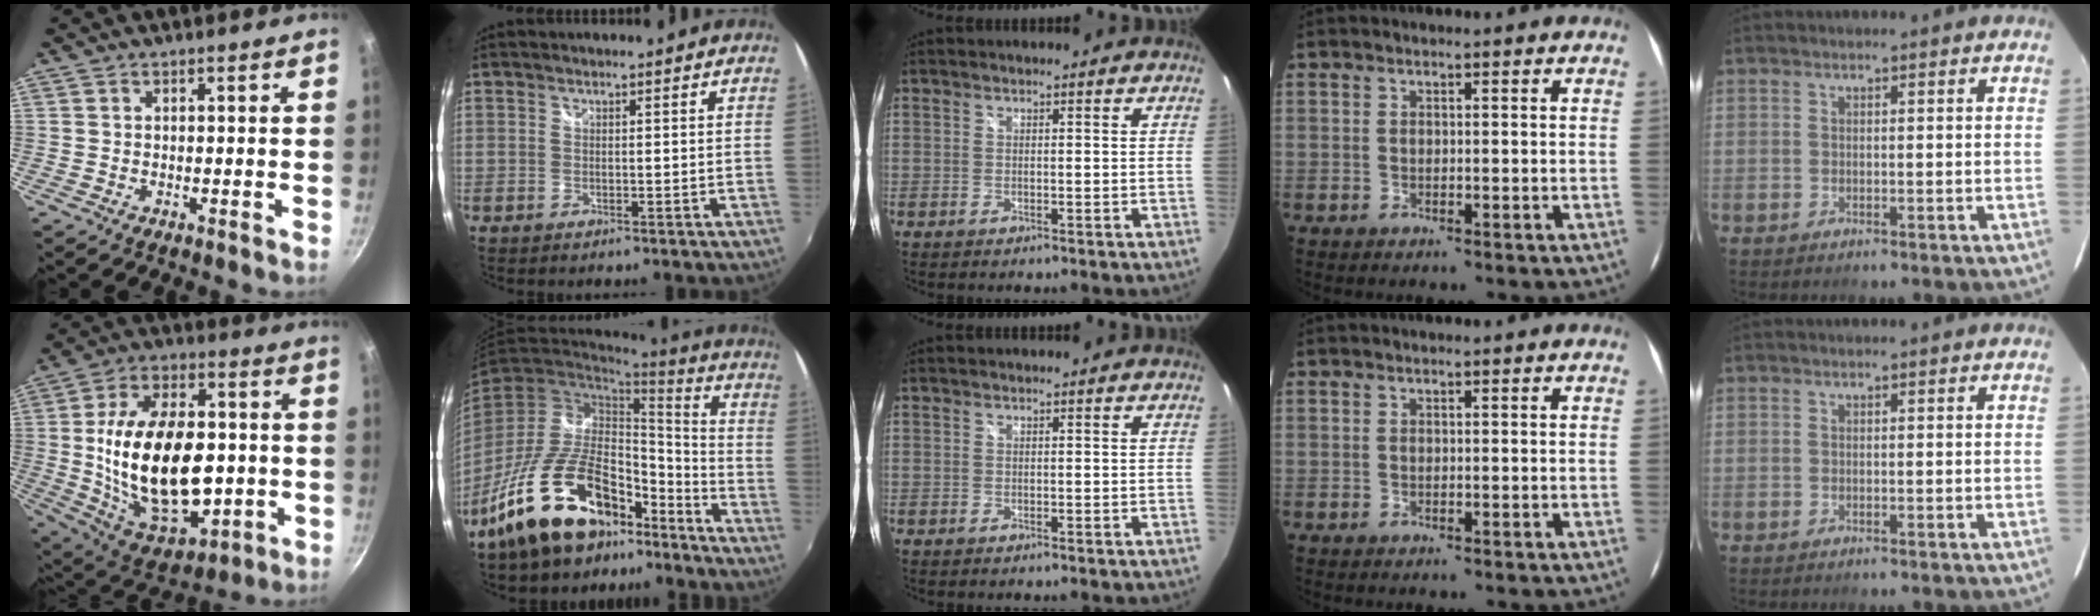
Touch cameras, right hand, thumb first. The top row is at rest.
{"thumb": {"total": 27.7, "force": [-1.2, 16.4, 22.3], "torque": [-0.367, 0.012, -0.005]}, "index": {"total": 20.9, "force": [-14.9, 9.8, 10.8], "torque": [-0.204, 0.031, -0.229]}}